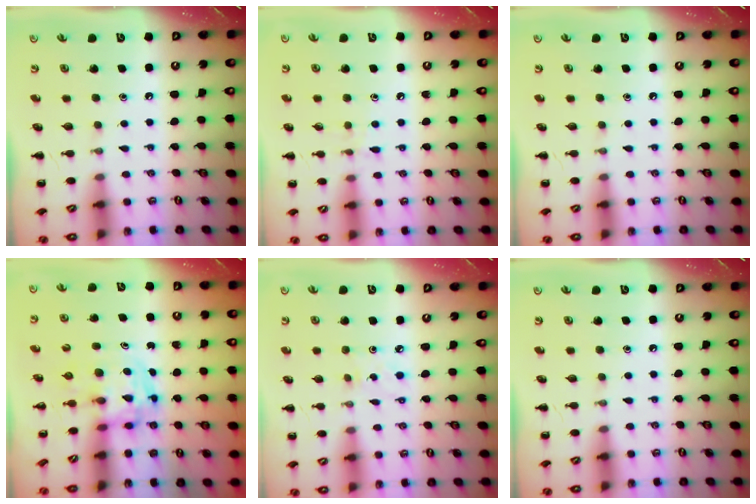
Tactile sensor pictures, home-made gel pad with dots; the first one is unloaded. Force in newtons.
{"total": 5.8, "press": 5.3, "slide": 2.3}
{"total": 0.0}
{"total": 3.6, "press": 3.5, "slide": 0.6}
{"total": 2.7, "press": 2.5, "slide": 0.9}
{"total": 0.0}